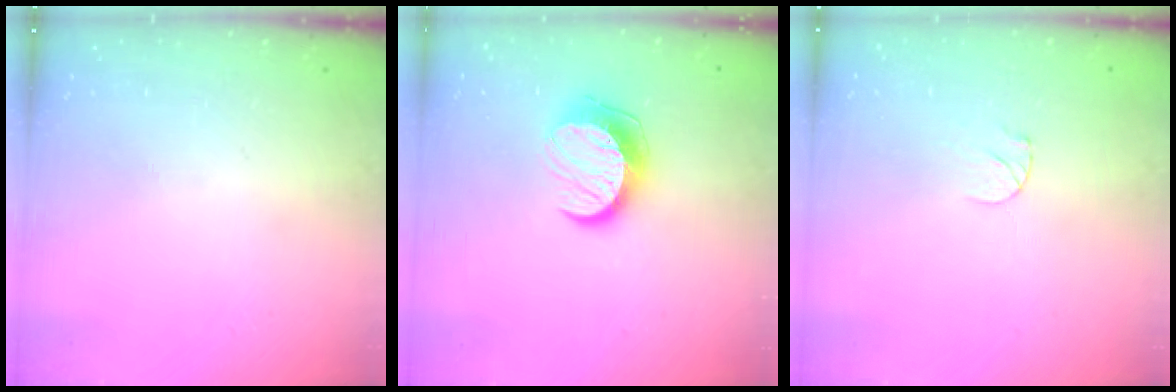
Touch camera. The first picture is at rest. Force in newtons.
{"total": 10.5, "press": 10.5, "slide": 0.4}
{"total": 4.3, "press": 4.3, "slide": 0.4}